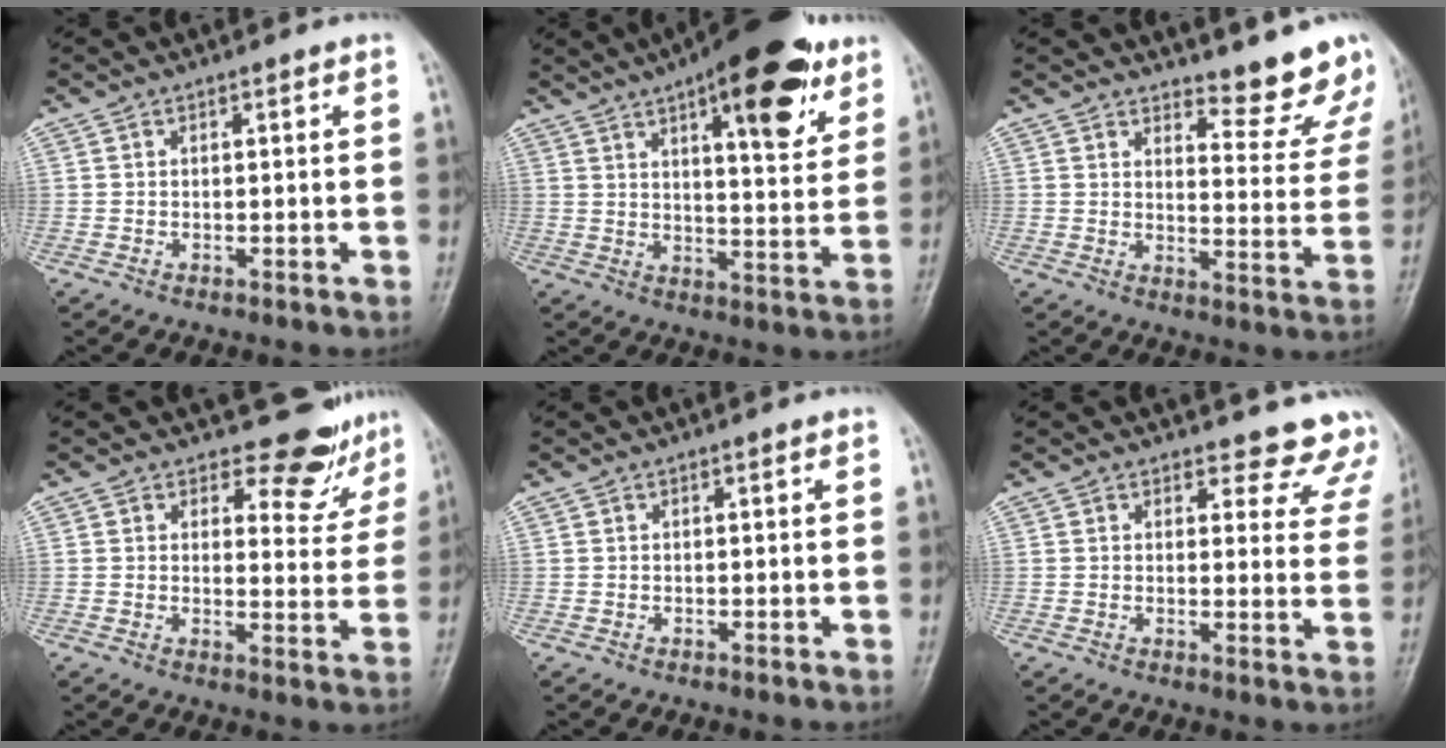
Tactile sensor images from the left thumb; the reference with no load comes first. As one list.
[{"total": 19.2, "force": [10.5, 6.5, 14.6], "torque": [-0.177, -0.036, 0.148]}, {"total": 12.1, "force": [11.3, 3.0, 3.1], "torque": [-0.002, -0.109, 0.127]}, {"total": 8.6, "force": [7.5, 4.1, 1.1], "torque": [0.022, -0.063, 0.078]}, {"total": 0.0}, {"total": 11.3, "force": [10.5, 4.1, 0.4], "torque": [0.056, -0.078, 0.084]}]